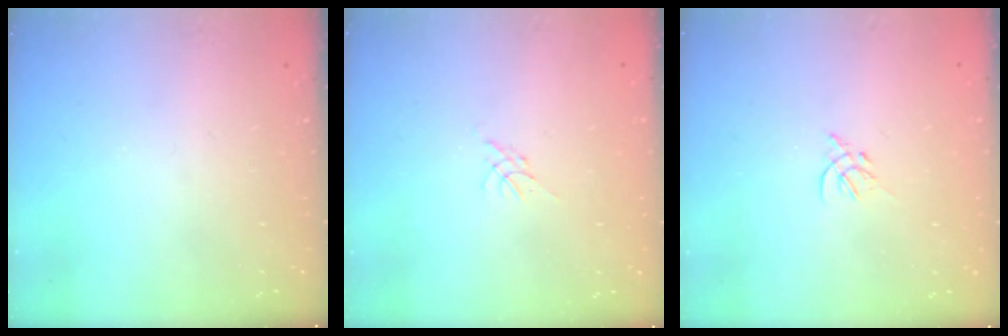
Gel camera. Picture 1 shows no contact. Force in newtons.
{"total": 0.0}
{"total": 3.2, "press": 3.1, "slide": 0.7}